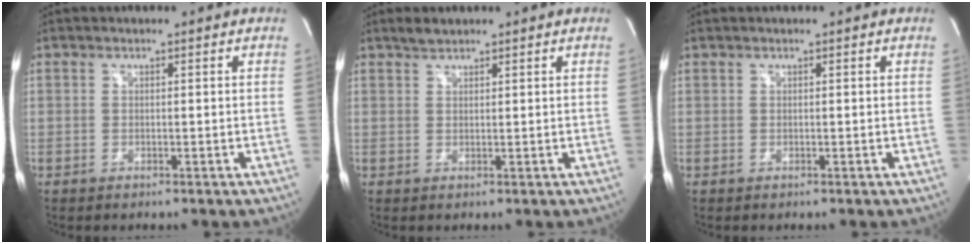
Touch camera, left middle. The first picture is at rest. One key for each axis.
{"total": 1.6, "fx": 1.5, "fy": 0.4, "fz": 0.5, "tx": -0.015, "ty": 0.004, "tz": 0.030}
{"total": 0.0}